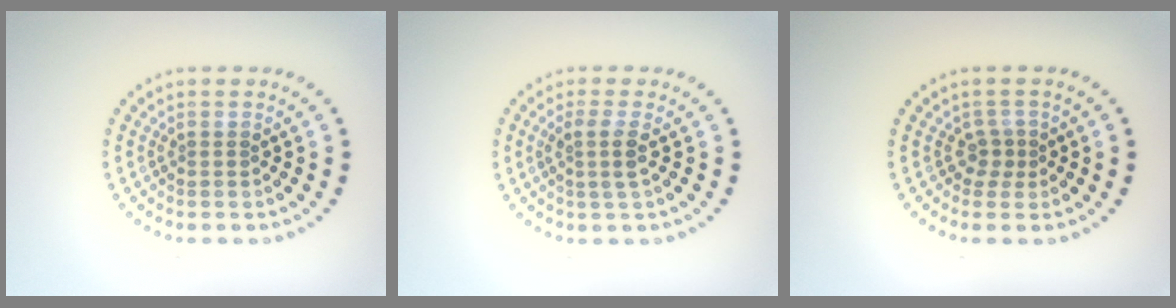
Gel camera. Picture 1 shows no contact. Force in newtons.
{"total": 1.9, "press": 1.6, "slide": 1.1}
{"total": 1.4, "press": 1.1, "slide": 0.9}